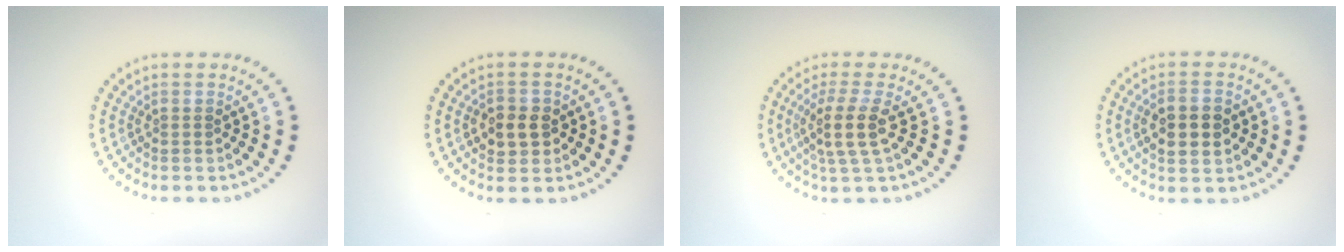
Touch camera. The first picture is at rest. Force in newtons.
{"total": 2.5, "press": 2.5, "slide": 0.4}
{"total": 3.4, "press": 2.7, "slide": 2.1}
{"total": 3.3, "press": 3.3, "slide": 0.2}